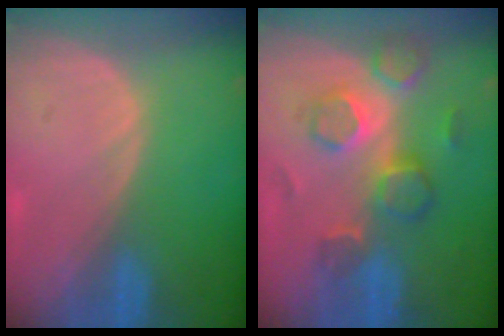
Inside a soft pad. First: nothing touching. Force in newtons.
{"total": 9.1, "press": 7.8, "slide": 4.6}